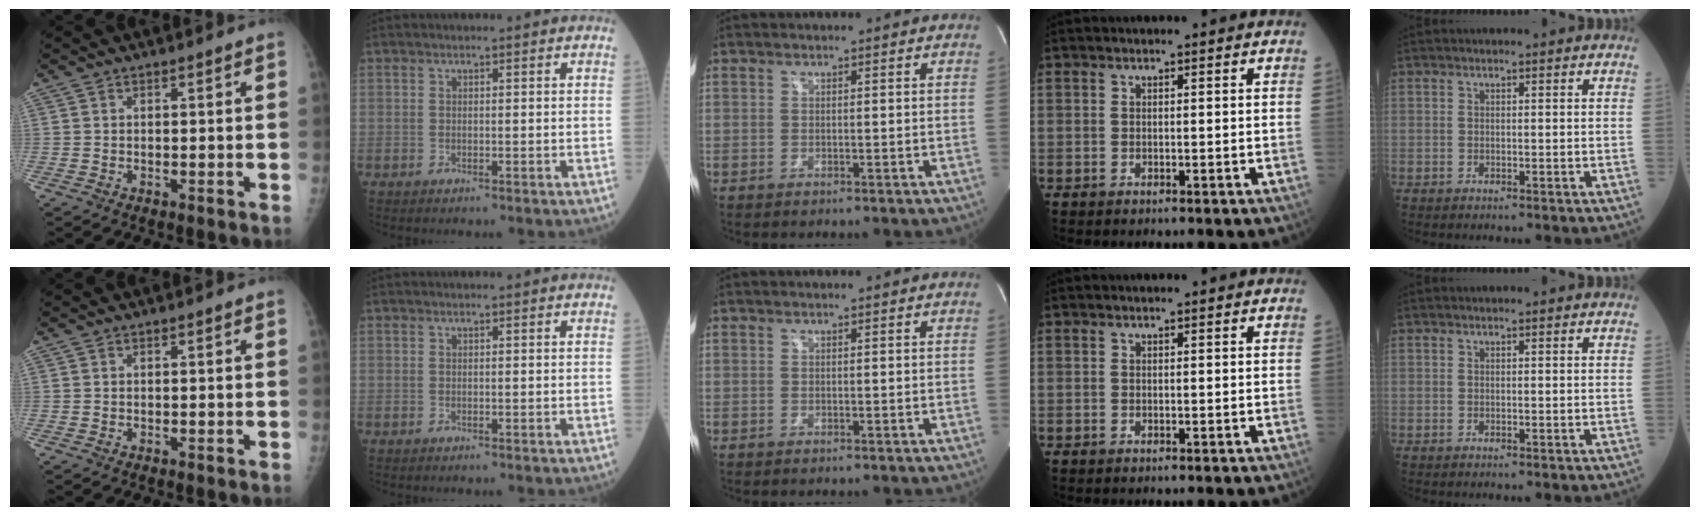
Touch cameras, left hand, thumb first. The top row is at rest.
{}